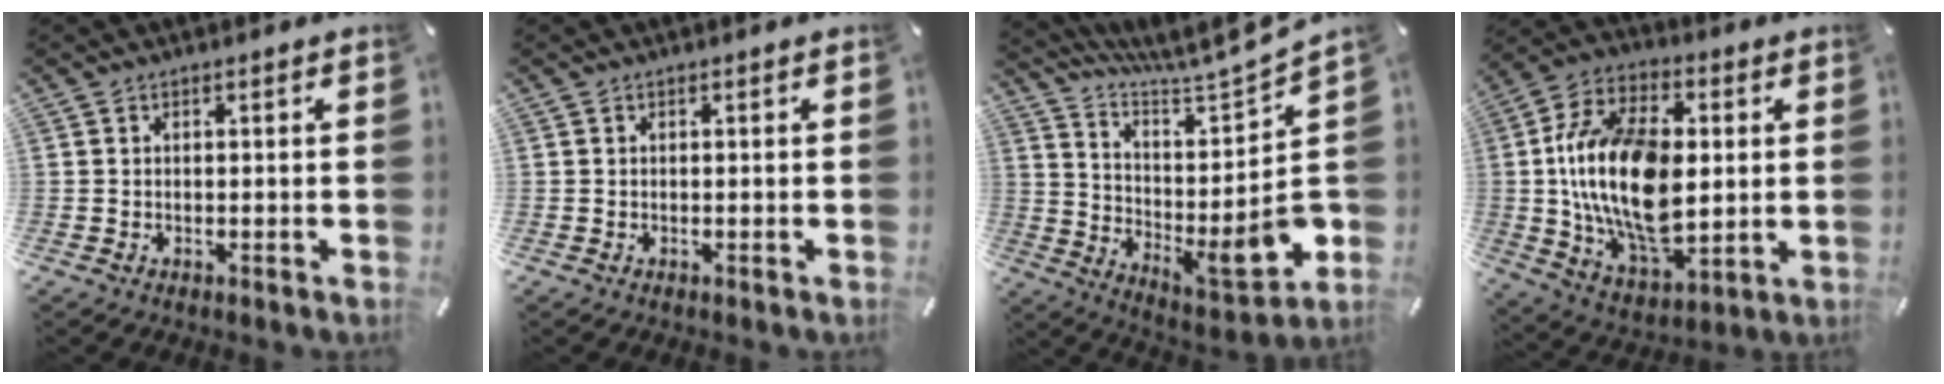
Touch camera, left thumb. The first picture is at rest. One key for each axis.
{"total": 0.0}
{"total": 10.4, "fx": 1.3, "fy": 2.1, "fz": 10.1, "tx": -0.128, "ty": -0.063, "tz": 0.014}
{"total": 22.3, "fx": 1.2, "fy": 13.8, "fz": 17.5, "tx": -0.368, "ty": -0.007, "tz": 0.023}